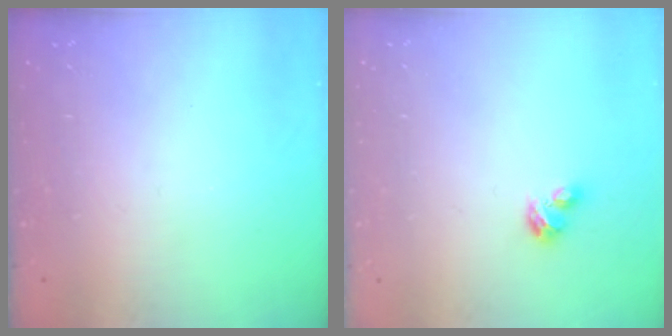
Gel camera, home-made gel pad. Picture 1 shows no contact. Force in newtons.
{"total": 2.9, "press": 2.8, "slide": 0.5}